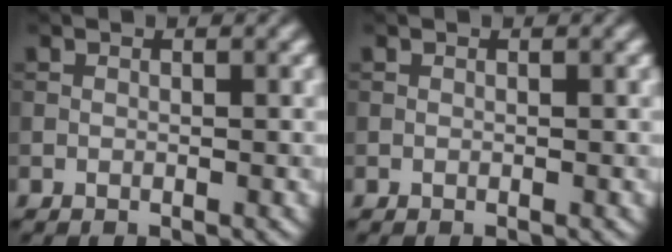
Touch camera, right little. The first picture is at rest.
{"total": 0.0}